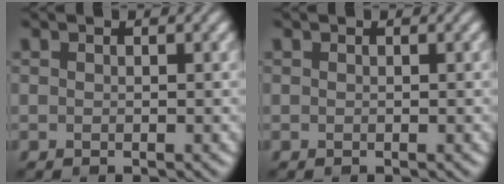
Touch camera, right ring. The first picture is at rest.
{"total": 0.0}